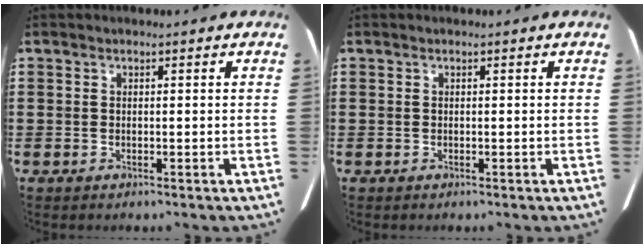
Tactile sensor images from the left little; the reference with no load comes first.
{"total": 0.0}